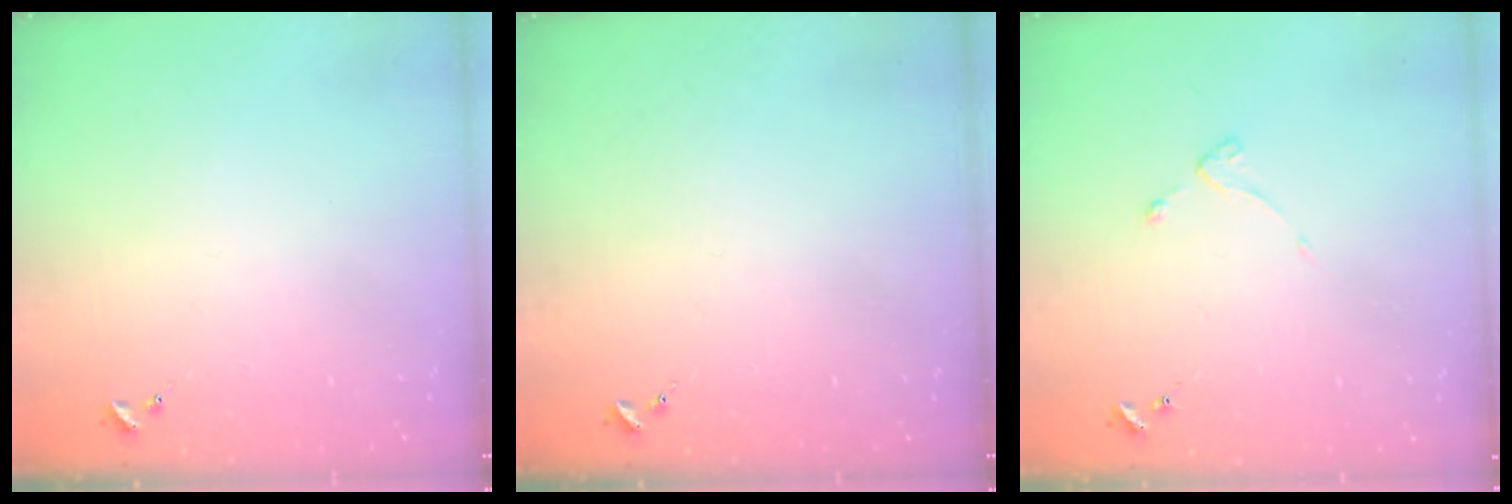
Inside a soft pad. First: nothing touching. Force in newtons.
{"total": 0.0}
{"total": 2.7, "press": 2.6, "slide": 0.5}